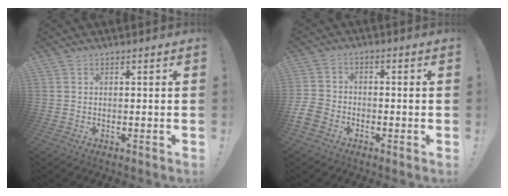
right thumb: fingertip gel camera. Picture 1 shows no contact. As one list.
[{"total": 6.6, "force": [-3.7, 4.6, 2.9], "torque": [-0.075, 0.022, -0.068]}]